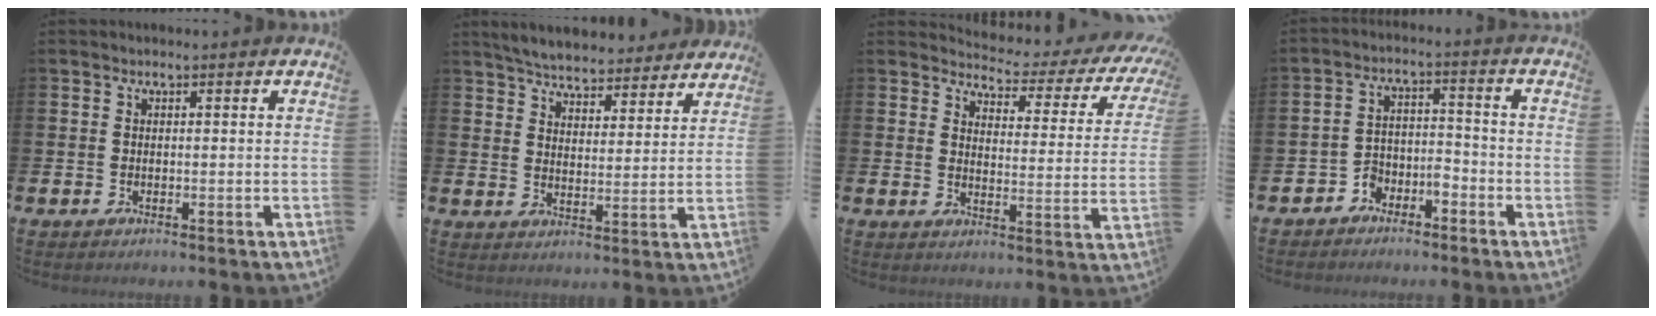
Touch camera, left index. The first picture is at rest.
{"total": 5.5, "force": [5.4, 0.9, 0.7], "torque": [-0.034, -0.038, 0.094]}
{"total": 3.0, "force": [2.7, 1.1, 0.8], "torque": [-0.032, -0.036, 0.035]}
{"total": 3.5, "force": [-3.2, 1.4, 0.6], "torque": [-0.020, 0.005, -0.068]}